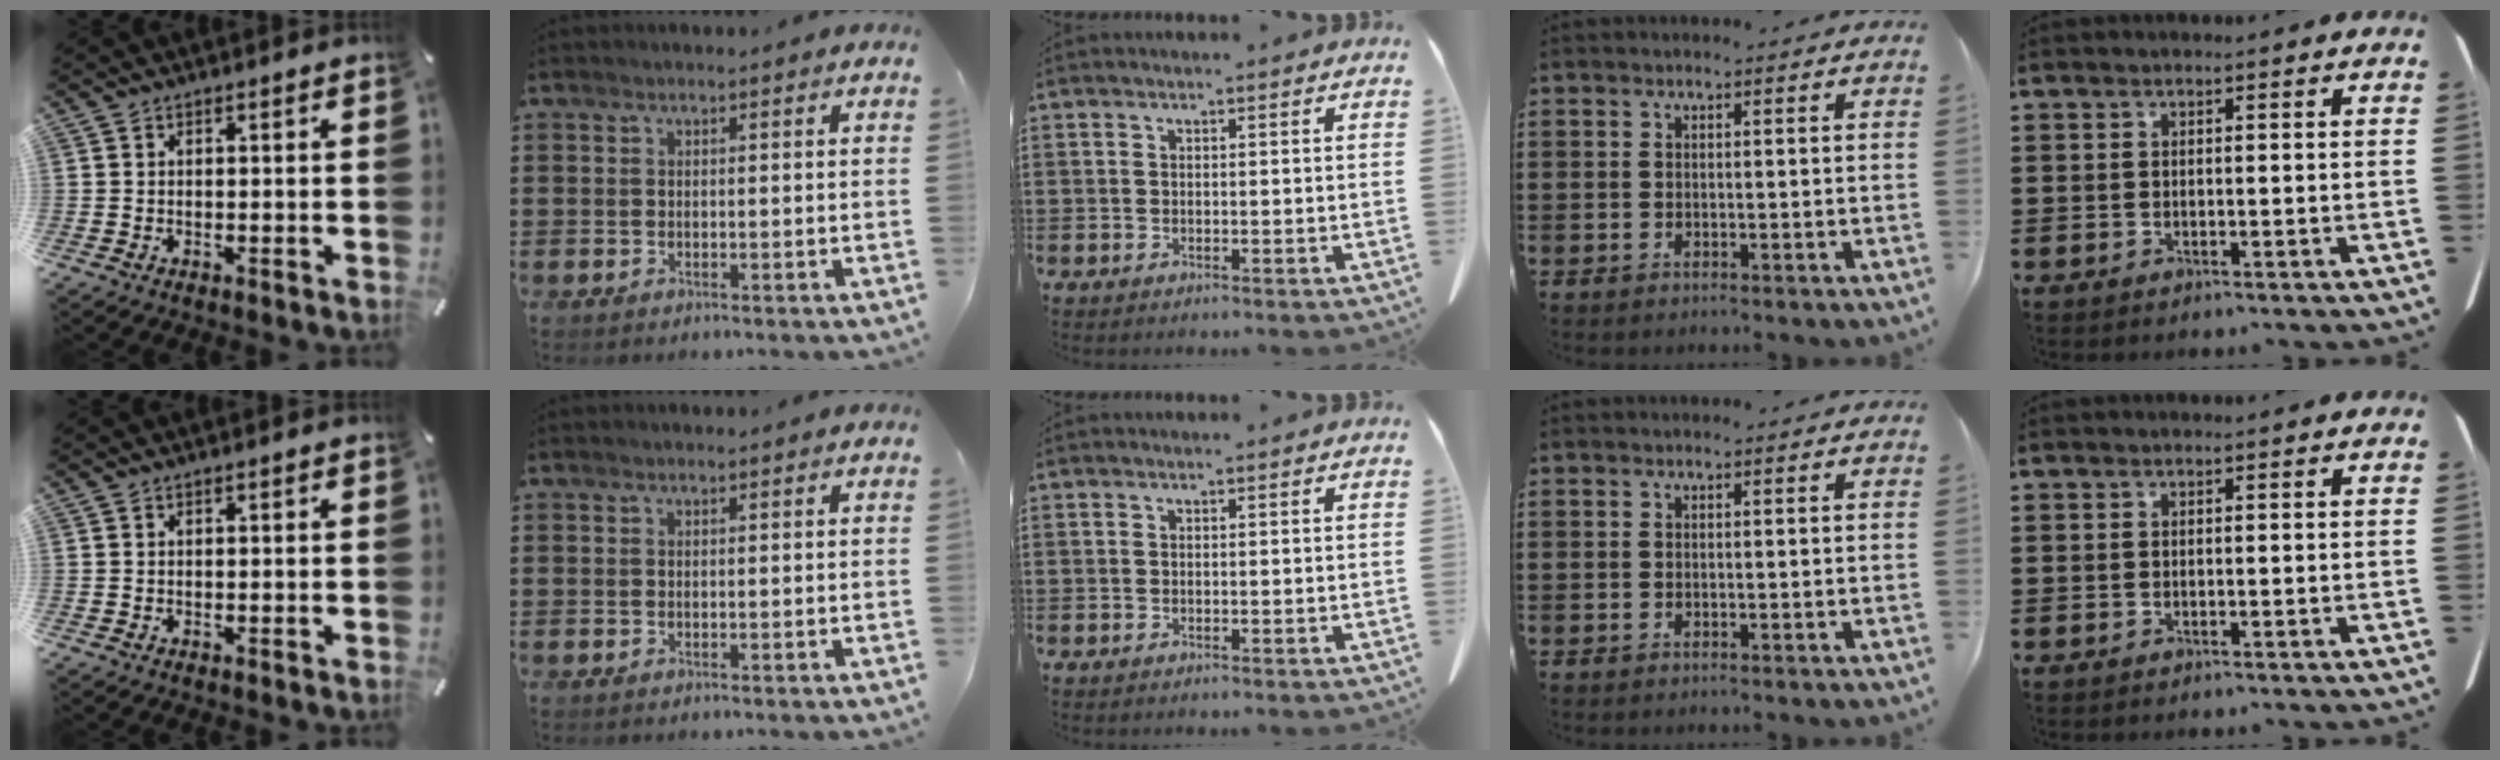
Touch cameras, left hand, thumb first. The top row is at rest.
{}